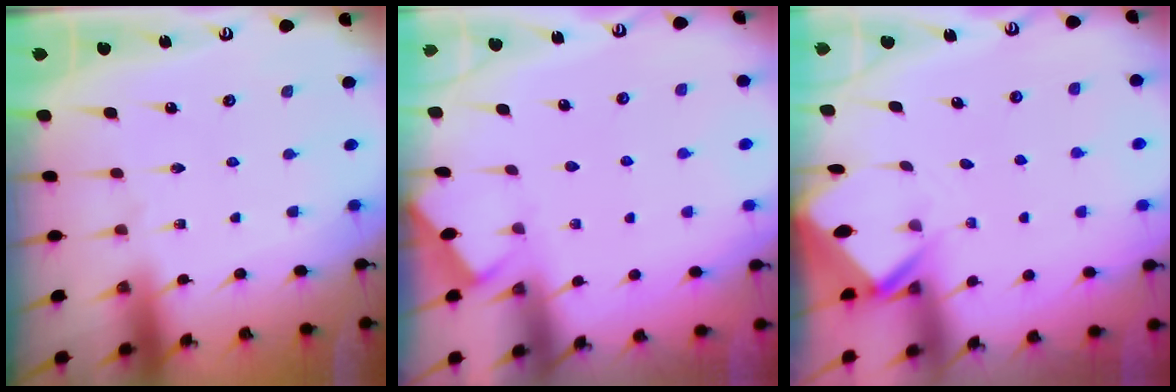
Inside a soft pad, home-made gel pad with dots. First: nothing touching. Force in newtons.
{"total": 2.0, "press": 1.9, "slide": 0.3}
{"total": 2.4, "press": 2.4, "slide": 0.1}